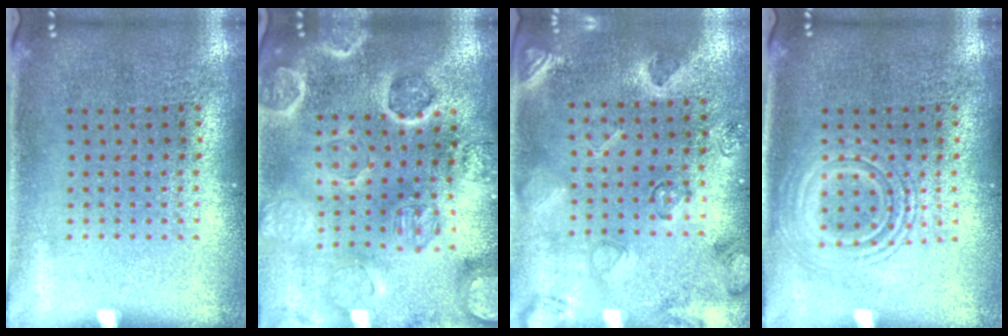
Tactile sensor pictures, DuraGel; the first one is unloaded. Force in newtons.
{"total": 2.9, "press": 2.9, "slide": 0.3}
{"total": 2.3, "press": 1.9, "slide": 1.3}
{"total": 2.8, "press": 2.7, "slide": 0.5}